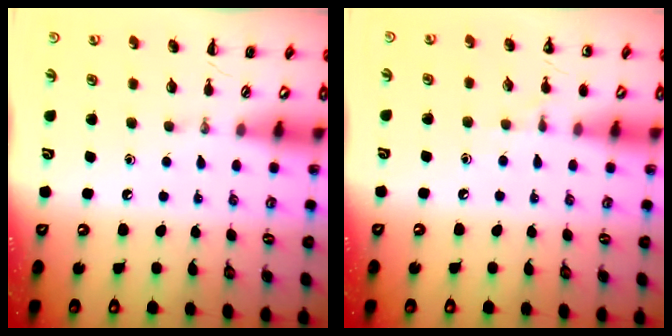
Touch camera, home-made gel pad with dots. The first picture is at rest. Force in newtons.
{"total": 4.8, "press": 4.5, "slide": 1.5}